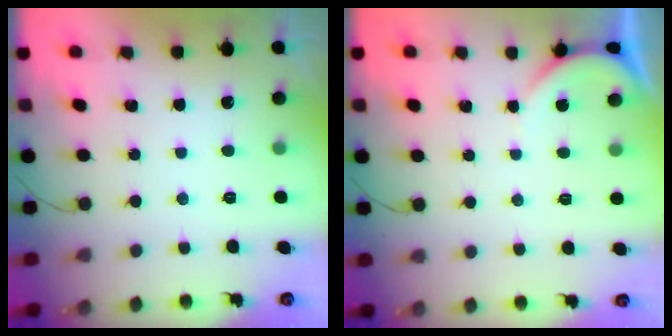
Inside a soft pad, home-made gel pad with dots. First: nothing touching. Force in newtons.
{"total": 2.8, "press": 2.8, "slide": 0.5}